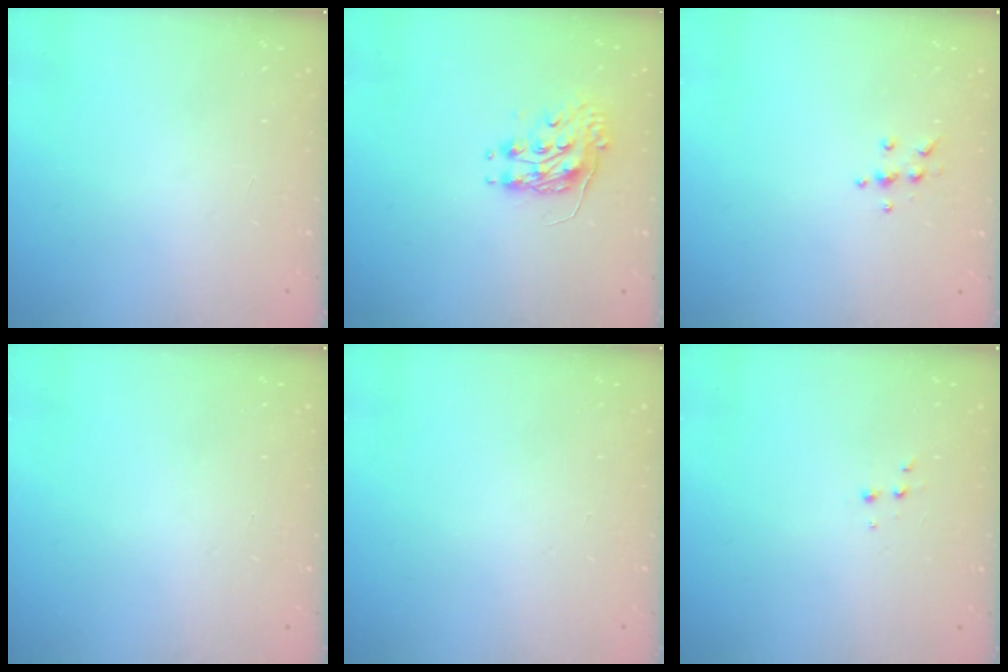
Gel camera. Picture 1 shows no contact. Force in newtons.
{"total": 8.6, "press": 8.6, "slide": 0.2}
{"total": 5.6, "press": 5.6, "slide": 0.7}
{"total": 0.0}
{"total": 0.0}
{"total": 1.9, "press": 1.9, "slide": 0.2}